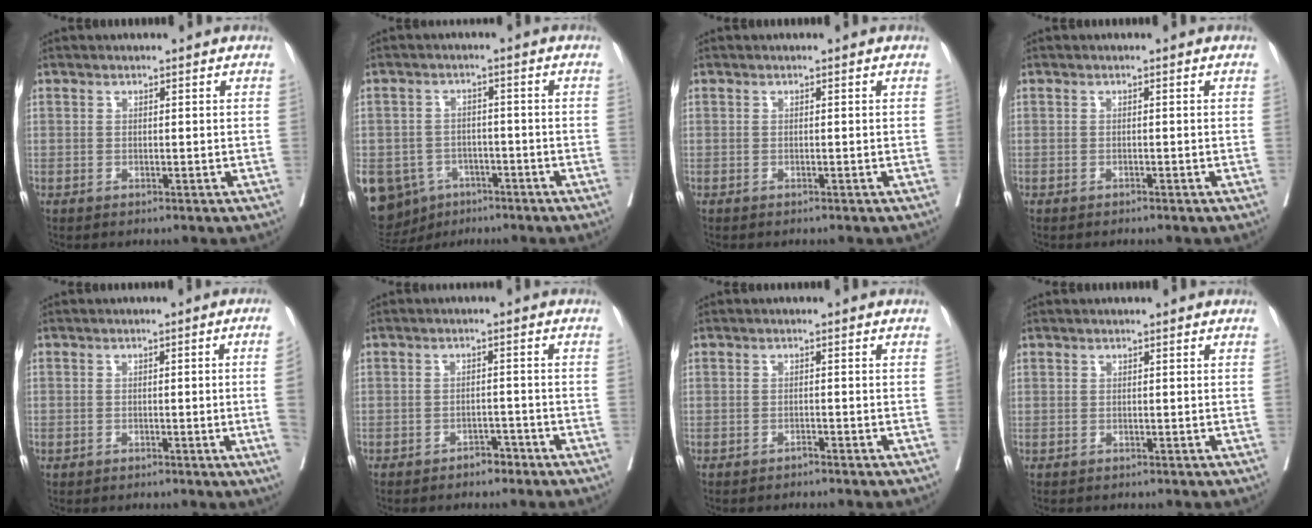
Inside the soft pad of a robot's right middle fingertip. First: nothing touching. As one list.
[{"total": 17.1, "force": [-8.4, 13.4, 6.5], "torque": [-0.188, 0.005, -0.115]}, {"total": 1.4, "force": [-1.3, 0.3, 0.6], "torque": [-0.006, -0.001, -0.018]}, {"total": 1.1, "force": [-1.0, 0.2, 0.4], "torque": [-0.006, 0.000, -0.016]}, {"total": 4.3, "force": [-1.0, -0.8, 4.2], "torque": [-0.045, 0.000, -0.015]}, {"total": 3.2, "force": [-2.6, 1.3, 1.3], "torque": [-0.014, 0.005, -0.038]}, {"total": 1.5, "force": [-1.4, 0.0, 0.5], "torque": [-0.005, 0.001, -0.019]}, {"total": 0.6, "force": [-0.1, 0.6, -0.1], "torque": [0.008, 0.005, -0.006]}]